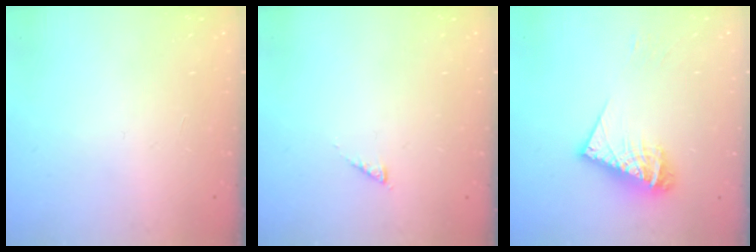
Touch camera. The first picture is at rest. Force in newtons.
{"total": 1.3, "press": 1.3, "slide": 0.3}
{"total": 11.3, "press": 11.2, "slide": 1.4}